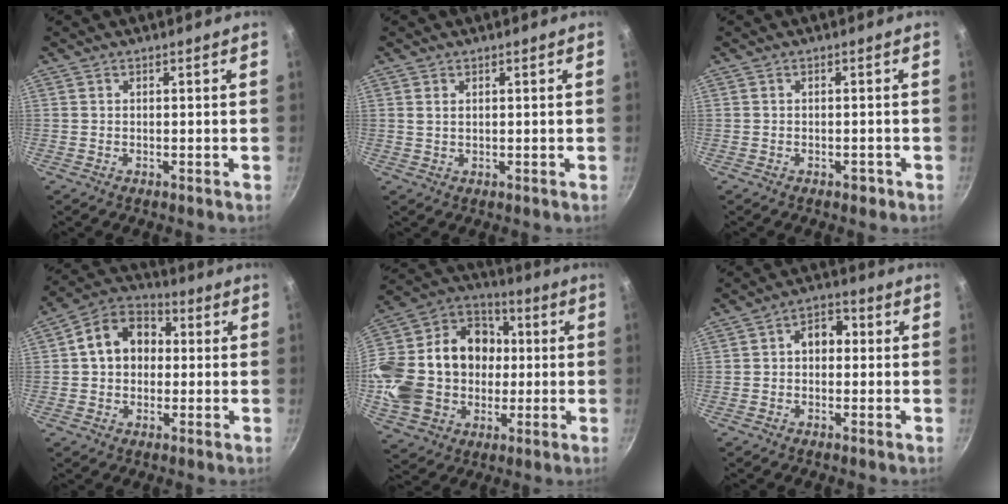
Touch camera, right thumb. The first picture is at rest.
{"total": 1.2, "force": [0.5, 0.7, 0.8], "torque": [-0.015, 0.001, 0.010]}
{"total": 1.5, "force": [-0.9, 0.9, 0.8], "torque": [-0.010, 0.010, -0.005]}
{"total": 11.7, "force": [1.0, 9.1, 7.2], "torque": [-0.083, 0.029, -0.003]}
{"total": 27.3, "force": [-0.7, 22.2, 16.0], "torque": [-0.297, 0.053, 0.003]}
{"total": 5.7, "force": [0.3, 4.3, 3.8], "torque": [-0.023, 0.018, -0.006]}